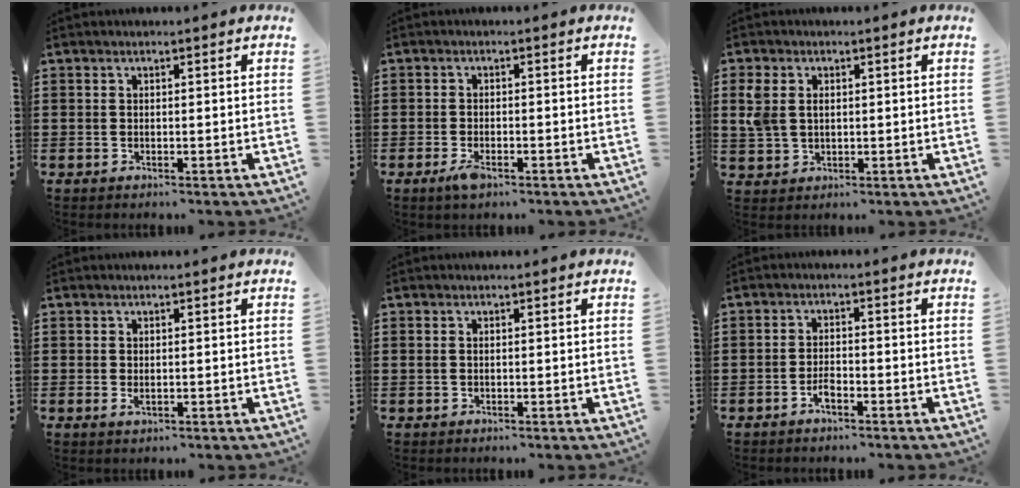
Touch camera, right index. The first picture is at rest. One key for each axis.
{"total": 2.1, "fx": -1.2, "fy": 0.8, "fz": 1.6, "tx": -0.040, "ty": -0.005, "tz": -0.027}
{"total": 3.4, "fx": 1.1, "fy": 2.5, "fz": 2.0, "tx": -0.054, "ty": 0.008, "tz": 0.017}
{"total": 0.8, "fx": -0.1, "fy": 0.4, "fz": 0.7, "tx": -0.011, "ty": 0.002, "tz": -0.001}
{"total": 0.5, "fx": 0.1, "fy": 0.4, "fz": 0.3, "tx": -0.009, "ty": 0.001, "tz": 0.003}
{"total": 2.2, "fx": -1.4, "fy": 0.7, "fz": 1.5, "tx": -0.029, "ty": 0.003, "tz": -0.028}